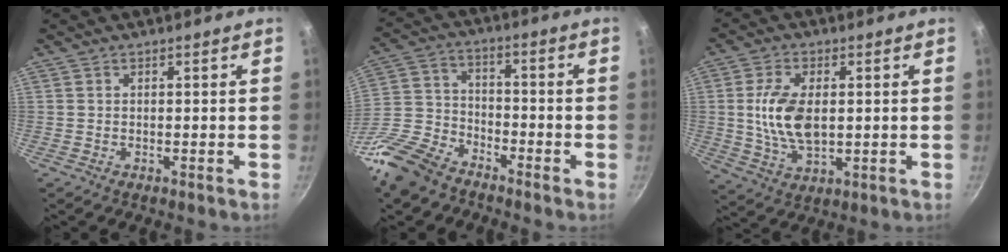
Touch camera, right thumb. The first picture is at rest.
{"total": 14.0, "force": [-10.4, 7.2, 6.1], "torque": [-0.119, 0.063, -0.223]}
{"total": 10.9, "force": [0.8, 6.1, 9.0], "torque": [-0.169, -0.005, 0.019]}